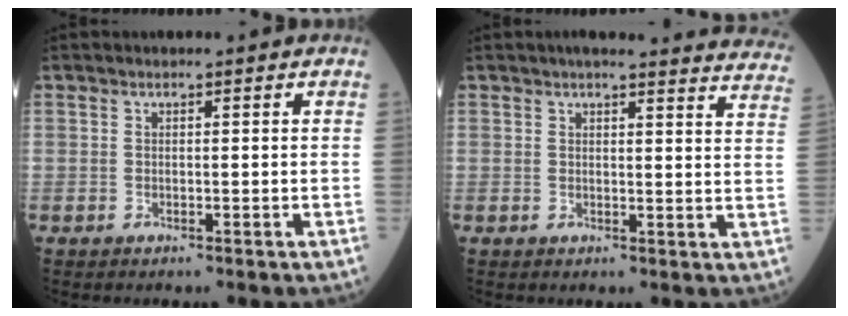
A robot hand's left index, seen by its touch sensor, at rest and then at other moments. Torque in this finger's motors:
{"motor_torque": [-0.60, -1.02, -0.14, 0.00]}